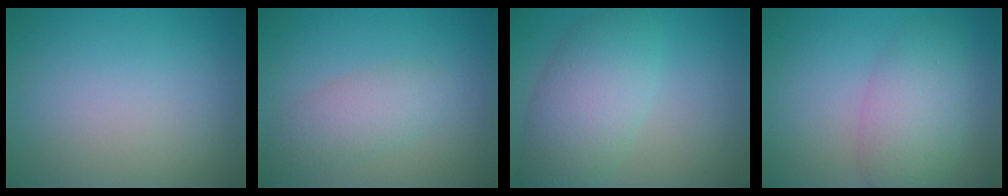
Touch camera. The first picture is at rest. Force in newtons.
{"total": 3.0, "press": 3.0, "slide": 0.2}
{"total": 6.2, "press": 6.2, "slide": 0.1}
{"total": 5.3, "press": 5.2, "slide": 0.2}